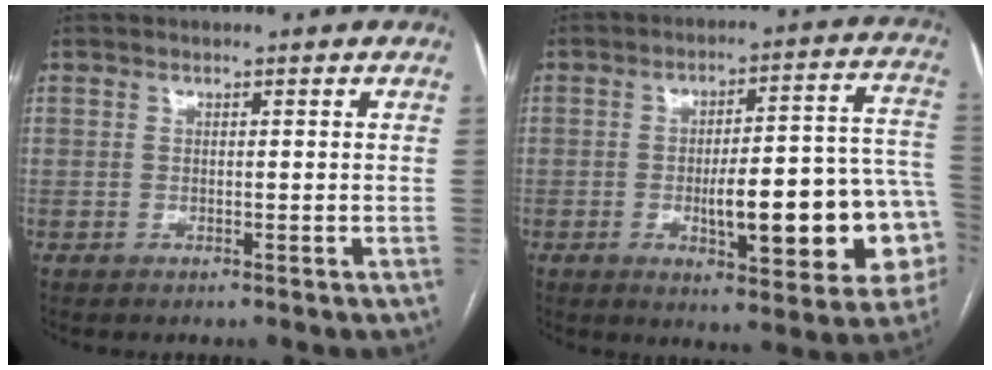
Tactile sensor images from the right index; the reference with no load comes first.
{"total": 19.1, "force": [-4.3, 4.3, 18.1], "torque": [-0.170, 0.036, -0.041]}